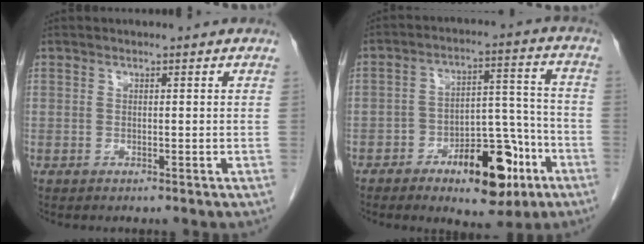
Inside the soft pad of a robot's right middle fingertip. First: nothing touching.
{"total": 11.3, "force": [-6.4, 3.9, 8.4], "torque": [-0.127, 0.017, -0.094]}